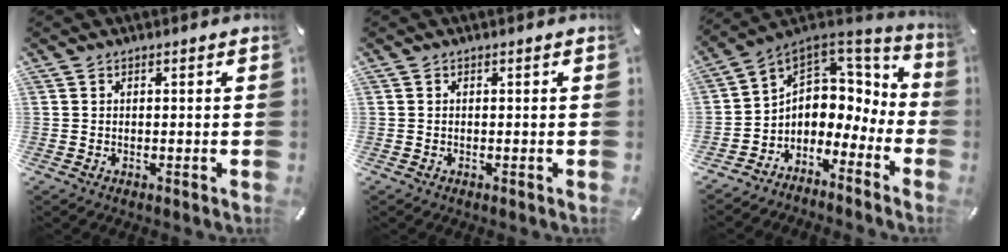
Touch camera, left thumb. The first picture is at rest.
{"total": 0.0}
{"total": 6.2, "force": [1.0, 5.9, 1.4], "torque": [-0.034, -0.030, 0.026]}